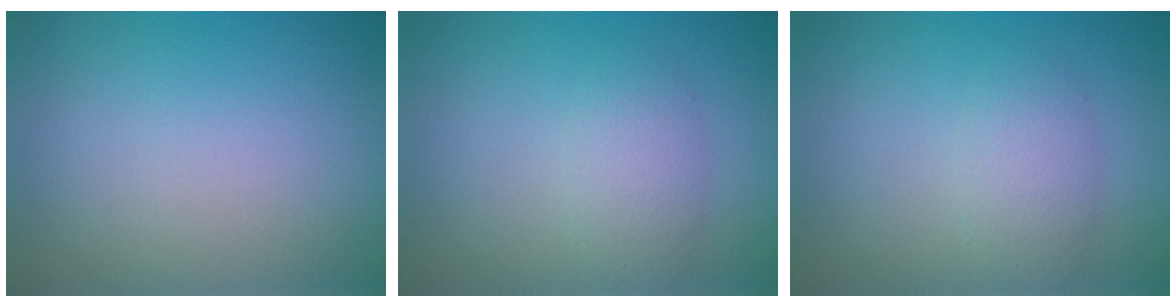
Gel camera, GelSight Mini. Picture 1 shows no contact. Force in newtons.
{"total": 2.3, "press": 2.3, "slide": 0.1}
{"total": 2.3, "press": 2.3, "slide": 0.1}